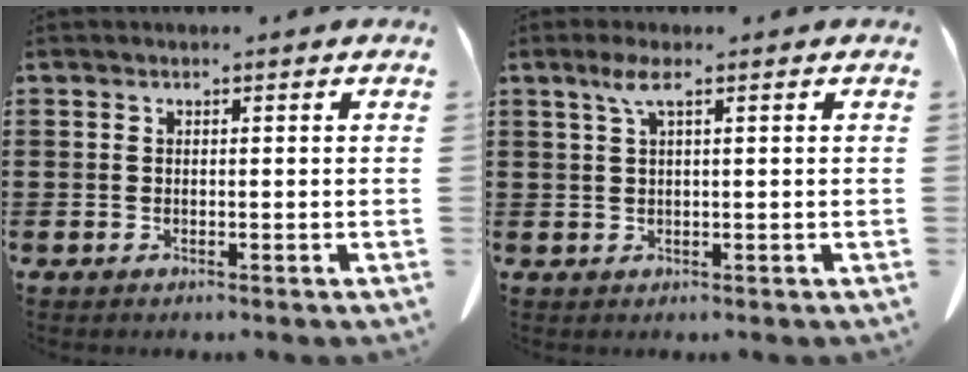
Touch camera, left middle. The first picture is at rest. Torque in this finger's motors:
{"motor_torque": [1.47, -0.10, 0.06, 0.08]}